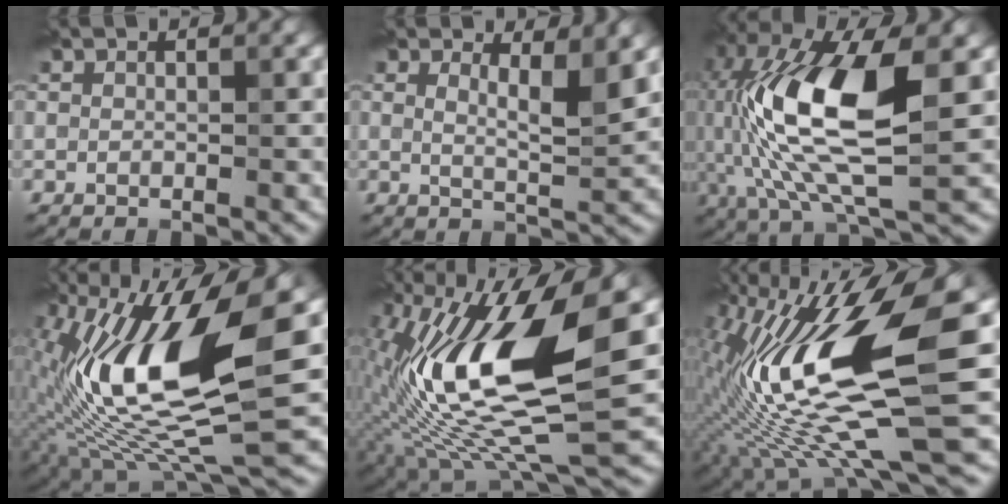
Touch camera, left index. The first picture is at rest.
{"total": 3.4, "force": [1.5, 0.8, 2.9], "torque": [-0.041, -0.009, 0.024]}
{"total": 13.7, "force": [0.9, 5.6, 12.5], "torque": [-0.252, 0.005, 0.007]}
{"total": 14.8, "force": [0.0, 5.7, 13.6], "torque": [-0.254, 0.002, -0.014]}
{"total": 15.5, "force": [-0.2, 6.0, 14.3], "torque": [-0.271, 0.007, -0.019]}
{"total": 14.9, "force": [-1.8, 4.3, 14.1], "torque": [-0.281, 0.014, -0.032]}